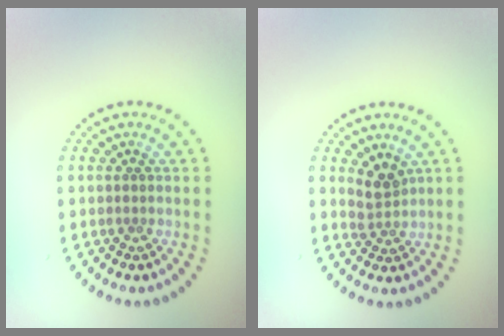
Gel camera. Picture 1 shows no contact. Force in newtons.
{"total": 2.3, "press": 1.8, "slide": 1.4}